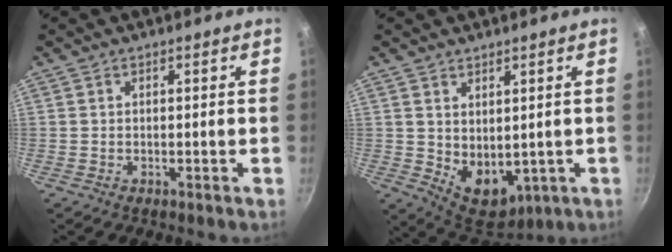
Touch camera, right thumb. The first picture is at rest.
{"total": 8.5, "force": [1.0, 5.7, 6.2], "torque": [-0.069, -0.024, 0.040]}